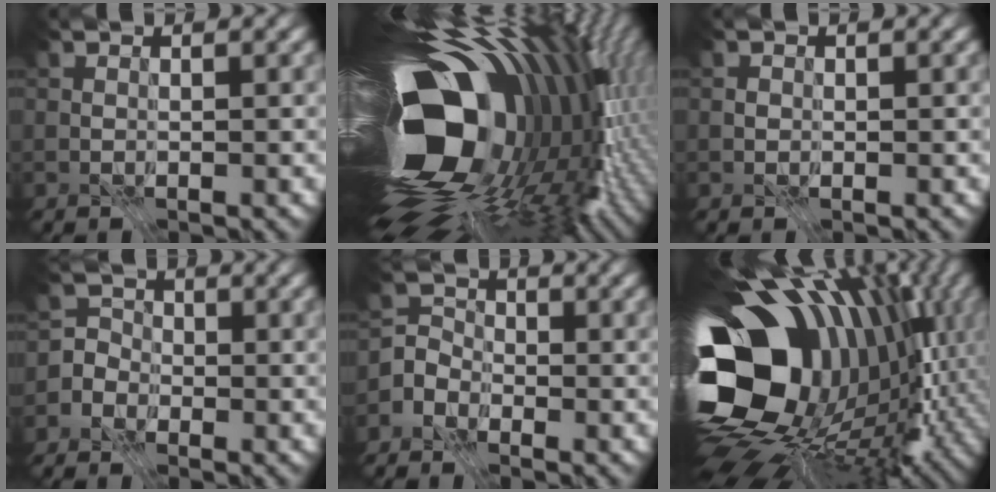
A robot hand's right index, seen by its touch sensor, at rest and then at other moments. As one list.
[{"total": 20.0, "force": [-3.2, 11.4, 16.1], "torque": [-0.311, -0.049, -0.054]}, {"total": 0.5, "force": [-0.2, 0.5, 0.1], "torque": [0.000, -0.002, -0.006]}, {"total": 4.5, "force": [-2.4, 3.8, 0.3], "torque": [0.018, 0.013, -0.069]}, {"total": 4.0, "force": [-2.6, 3.0, 0.4], "torque": [0.018, 0.007, -0.068]}, {"total": 18.7, "force": [-0.4, 12.3, 14.1], "torque": [-0.272, -0.037, 0.006]}]